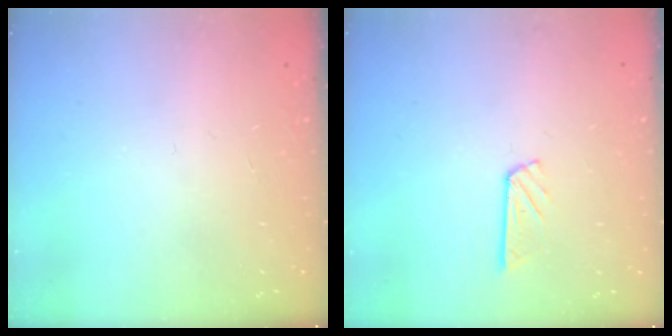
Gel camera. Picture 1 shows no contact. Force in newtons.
{"total": 5.7, "press": 5.7, "slide": 0.2}